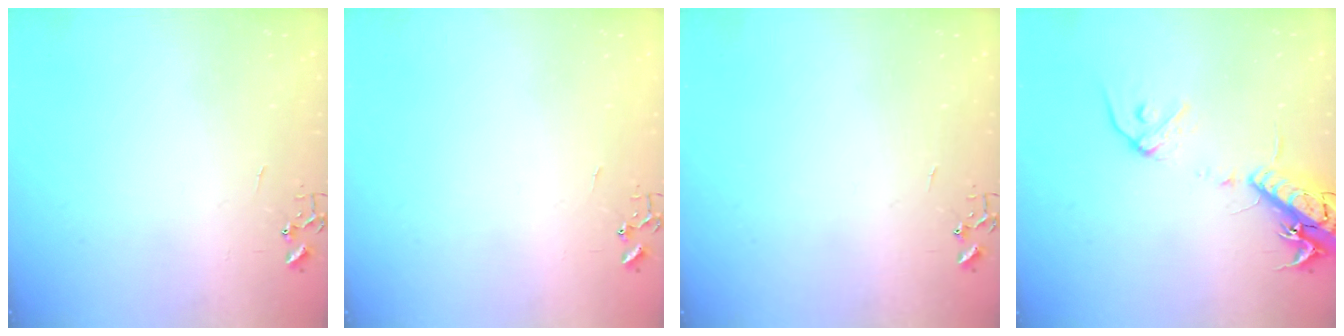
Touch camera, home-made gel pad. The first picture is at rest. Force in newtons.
{"total": 0.0}
{"total": 0.0}
{"total": 17.2, "press": 16.9, "slide": 3.1}